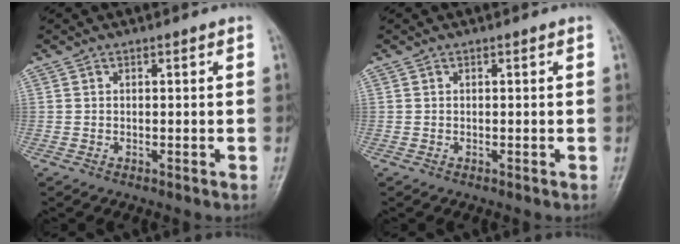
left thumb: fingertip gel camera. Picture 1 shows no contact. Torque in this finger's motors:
{"motor_torque": [-0.04, 0.04, 0.00, 0.00, 0.00]}